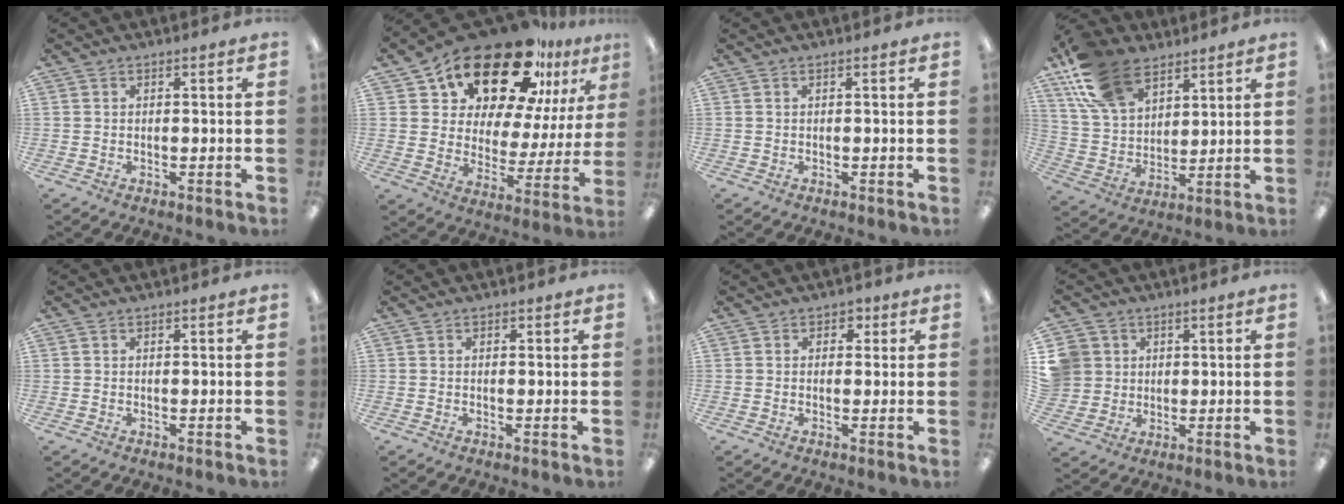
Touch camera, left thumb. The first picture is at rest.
{"total": 24.4, "force": [18.6, 10.3, 12.0], "torque": [-0.199, -0.131, 0.321]}
{"total": 0.0}
{"total": 18.0, "force": [11.0, 10.7, 9.4], "torque": [-0.194, -0.025, 0.213]}
{"total": 0.0}
{"total": 0.6, "force": [0.1, 0.6, 0.0], "torque": [0.000, 0.003, 0.002]}
{"total": 2.5, "force": [0.8, 2.2, 0.9], "torque": [-0.001, 0.002, 0.010]}
{"total": 7.7, "force": [2.1, 7.3, 1.1], "torque": [-0.038, 0.006, 0.047]}